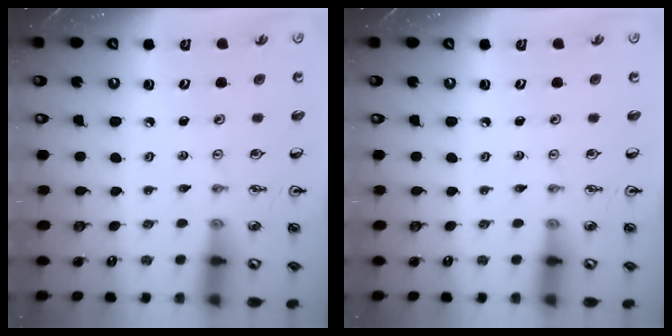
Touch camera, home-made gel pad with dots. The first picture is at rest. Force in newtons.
{"total": 0.0}